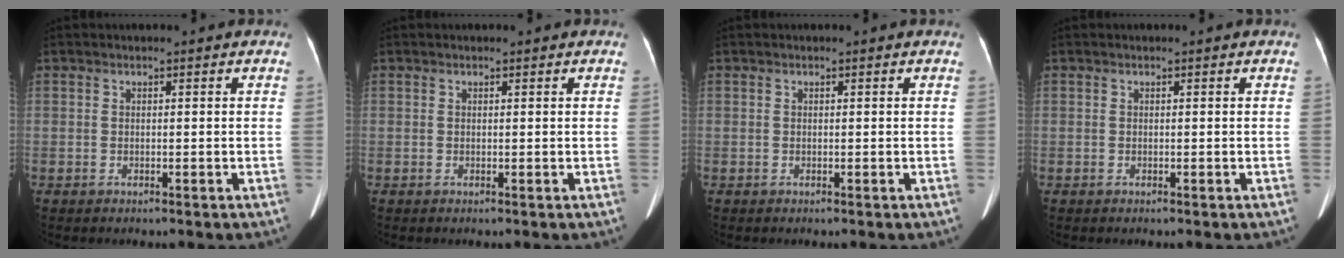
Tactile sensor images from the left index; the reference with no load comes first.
{"total": 0.0}
{"total": 0.0}
{"total": 0.0}